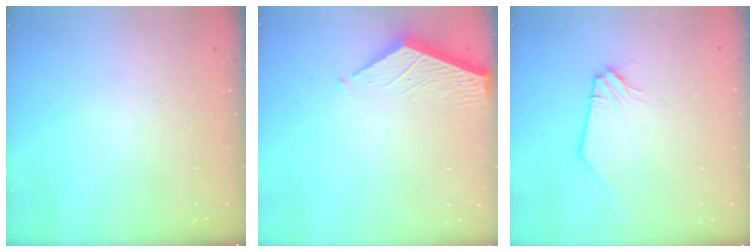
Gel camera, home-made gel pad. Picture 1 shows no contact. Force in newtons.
{"total": 3.4, "press": 3.4, "slide": 0.4}
{"total": 0.8, "press": 0.8, "slide": 0.1}